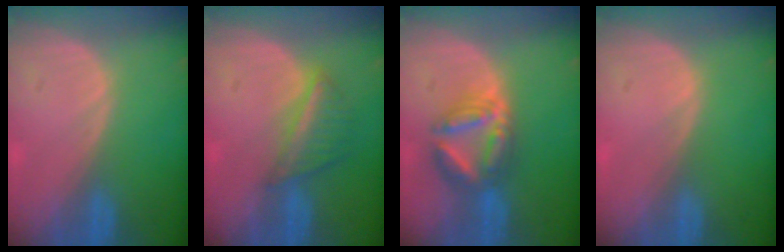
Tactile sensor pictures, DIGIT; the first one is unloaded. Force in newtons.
{"total": 5.7, "press": 5.1, "slide": 2.5}
{"total": 6.9, "press": 6.8, "slide": 0.4}
{"total": 0.0}